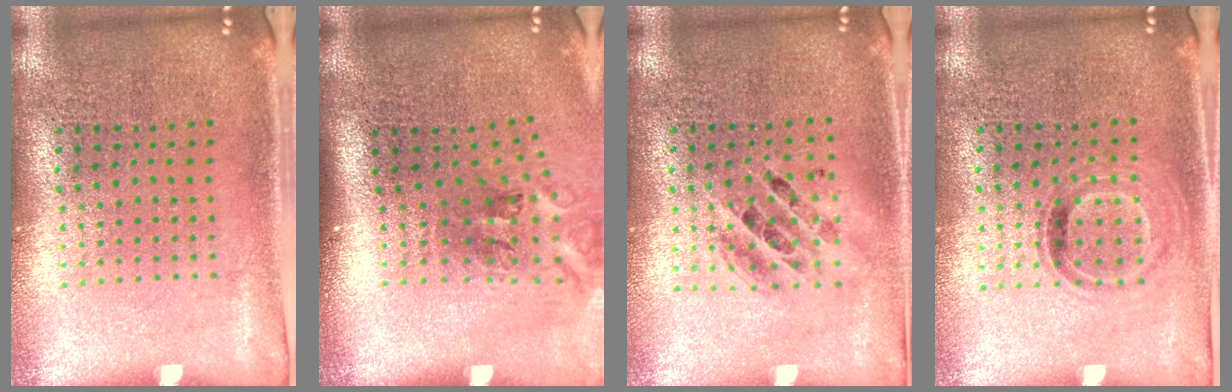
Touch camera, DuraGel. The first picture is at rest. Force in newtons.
{"total": 2.1, "press": 1.3, "slide": 1.7}
{"total": 1.4, "press": 1.3, "slide": 0.7}
{"total": 1.0, "press": 0.9, "slide": 0.5}